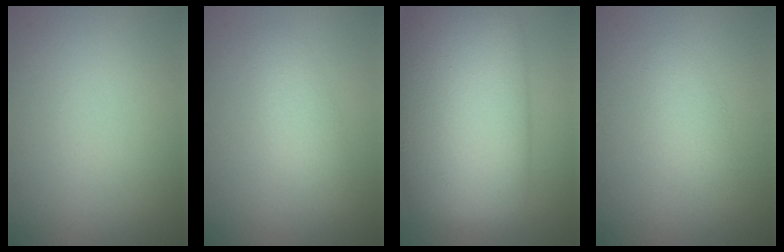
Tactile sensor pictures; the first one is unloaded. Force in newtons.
{"total": 2.5, "press": 2.5, "slide": 0.1}
{"total": 17.6, "press": 17.6, "slide": 0.1}
{"total": 1.6, "press": 1.6, "slide": 0.0}